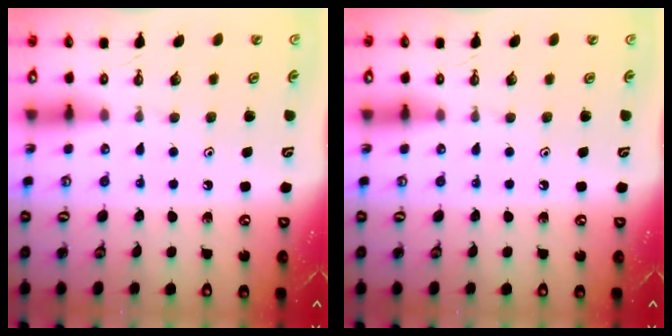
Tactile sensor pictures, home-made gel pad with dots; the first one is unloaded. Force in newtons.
{"total": 0.0}